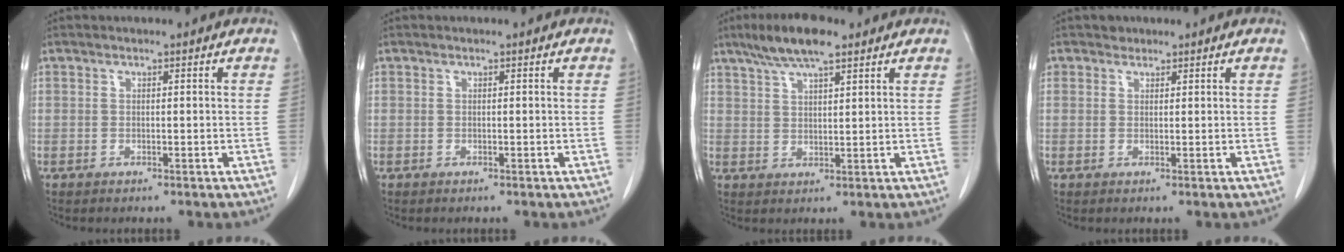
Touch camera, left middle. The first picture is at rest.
{"total": 0.0}
{"total": 7.2, "force": [5.2, 1.3, 4.8], "torque": [-0.097, 0.014, 0.093]}
{"total": 1.1, "force": [0.8, 0.8, -0.1], "torque": [0.004, 0.000, 0.009]}